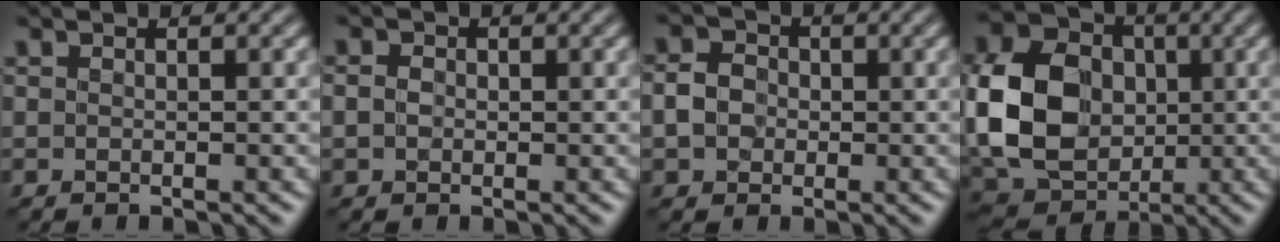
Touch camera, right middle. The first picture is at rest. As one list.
[{"total": 1.4, "force": [0.0, 1.2, 0.7], "torque": [-0.014, 0.000, -0.003]}, {"total": 2.7, "force": [-0.3, 2.4, 1.3], "torque": [-0.024, 0.001, -0.009]}, {"total": 11.5, "force": [0.0, 8.9, 7.2], "torque": [-0.166, 0.008, -0.007]}]